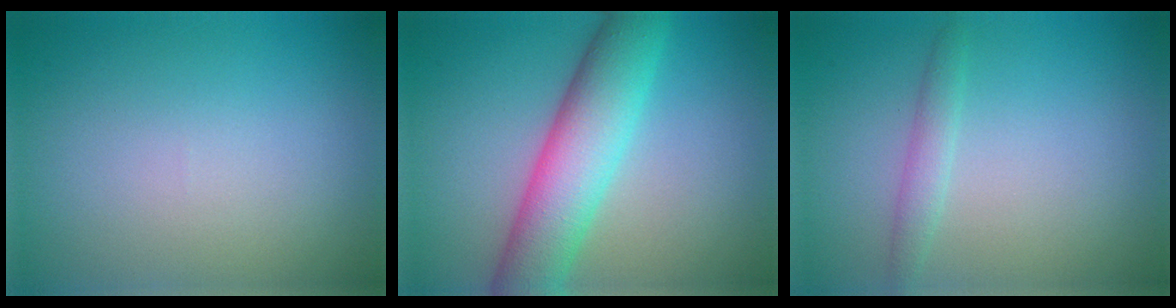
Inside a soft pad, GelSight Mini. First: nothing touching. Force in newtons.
{"total": 7.6, "press": 7.6, "slide": 0.3}
{"total": 1.6, "press": 1.6, "slide": 0.1}